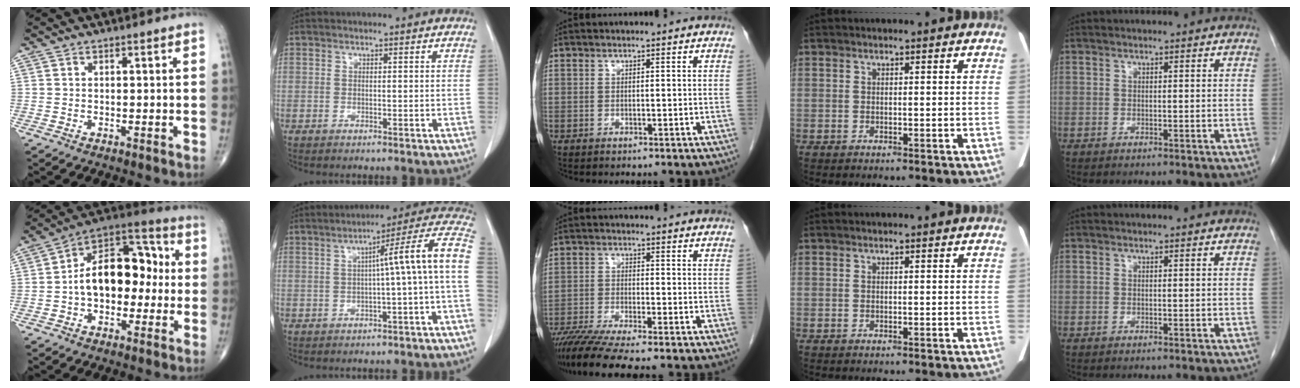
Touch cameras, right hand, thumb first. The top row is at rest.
{"thumb": {"total": 16.9, "force": [-0.4, 10.6, 13.1], "torque": [-0.174, 0.048, -0.017]}, "index": {"total": 10.8, "force": [-1.0, -1.1, 10.7], "torque": [-0.133, 0.031, -0.023]}, "middle": {"total": 9.1, "force": [-7.6, -0.5, 5.0], "torque": [-0.079, -0.023, -0.127]}}